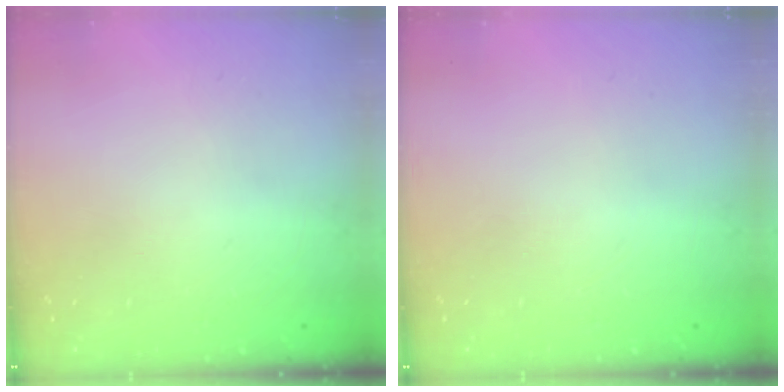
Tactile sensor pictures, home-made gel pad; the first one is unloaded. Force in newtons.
{"total": 0.0}